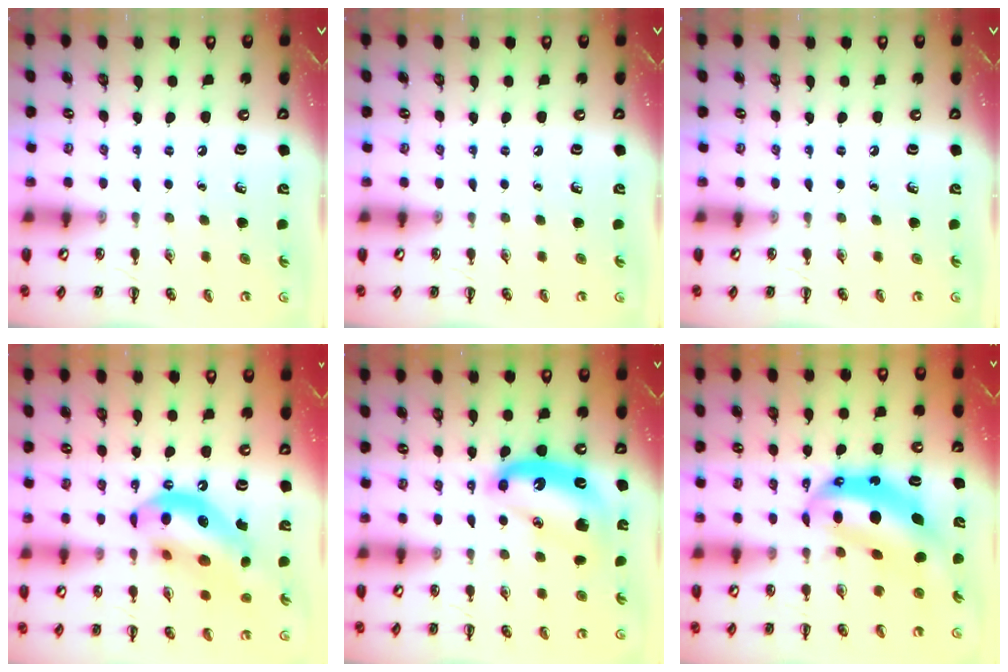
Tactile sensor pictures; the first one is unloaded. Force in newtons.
{"total": 0.0}
{"total": 0.0}
{"total": 16.5, "press": 15.9, "slide": 4.1}
{"total": 12.8, "press": 12.7, "slide": 1.4}
{"total": 9.8, "press": 9.5, "slide": 2.4}